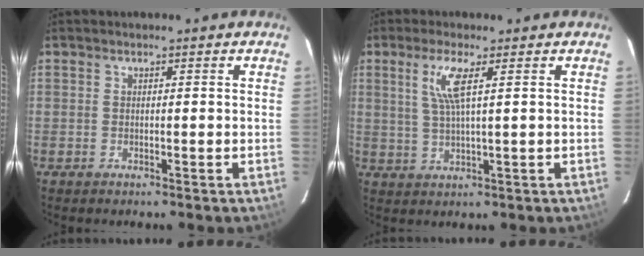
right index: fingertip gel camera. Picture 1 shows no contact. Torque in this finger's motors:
{"motor_torque": [0.22, 0.03, 0.32, 0.10]}